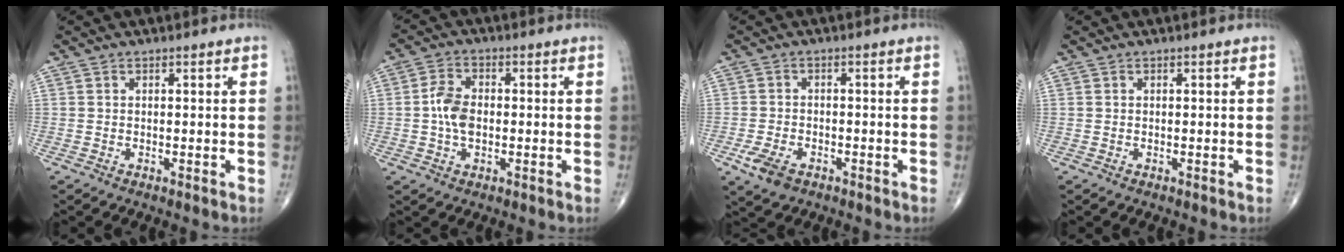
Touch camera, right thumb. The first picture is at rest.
{"total": 5.8, "force": [-0.3, 3.6, 4.5], "torque": [-0.089, 0.010, -0.010]}
{"total": 4.9, "force": [-2.6, 2.9, 3.0], "torque": [-0.063, 0.005, -0.046]}
{"total": 0.0}